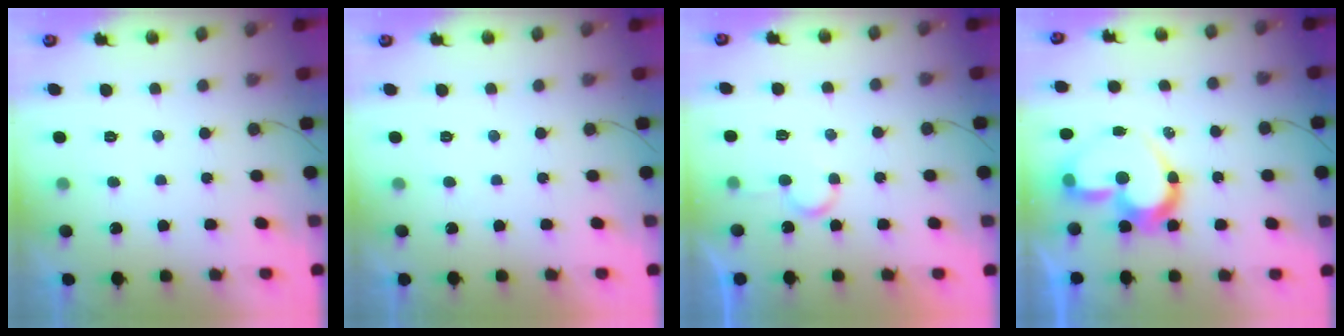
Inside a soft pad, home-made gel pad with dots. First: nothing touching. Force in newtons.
{"total": 1.7, "press": 1.7, "slide": 0.0}
{"total": 5.4, "press": 5.4, "slide": 0.4}
{"total": 15.2, "press": 15.2, "slide": 1.2}